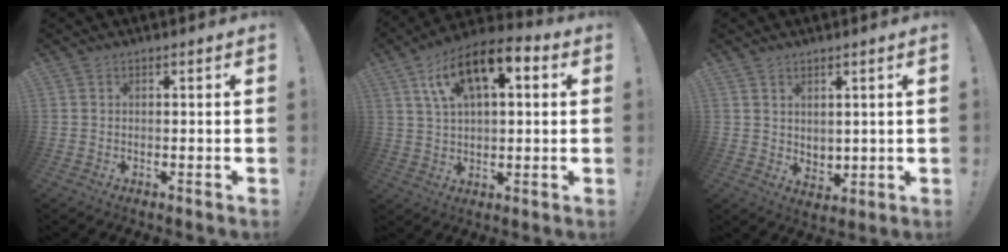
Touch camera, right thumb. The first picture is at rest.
{"total": 14.4, "force": [6.4, 7.3, 10.7], "torque": [-0.181, -0.013, 0.114]}
{"total": 3.9, "force": [2.8, 2.6, 0.9], "torque": [-0.002, -0.025, 0.051]}